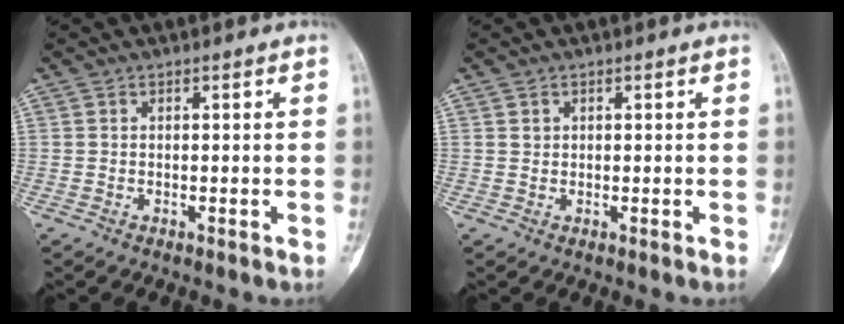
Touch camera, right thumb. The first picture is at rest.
{"total": 0.7, "force": [0.3, 0.6, 0.2], "torque": [0.005, 0.000, 0.005]}